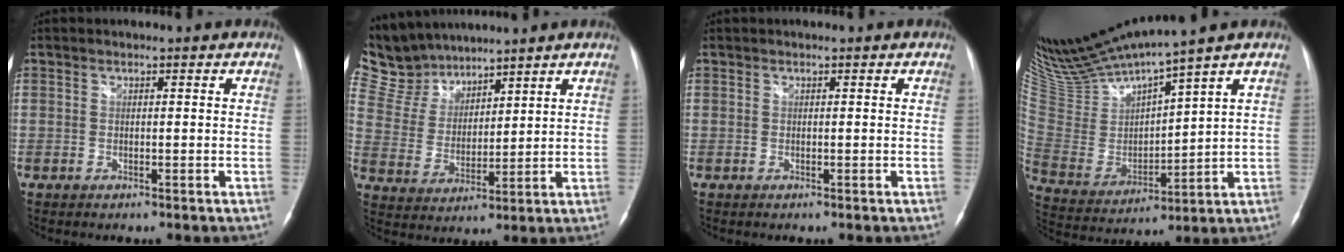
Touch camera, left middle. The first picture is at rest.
{"total": 9.5, "force": [9.0, 3.1, 1.0], "torque": [-0.042, 0.017, 0.194]}
{"total": 0.0}
{"total": 15.0, "force": [13.5, -0.5, 6.4], "torque": [-0.141, -0.015, 0.275]}